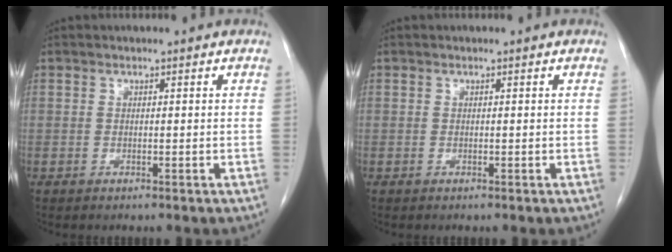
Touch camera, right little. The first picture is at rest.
{"total": 0.0}